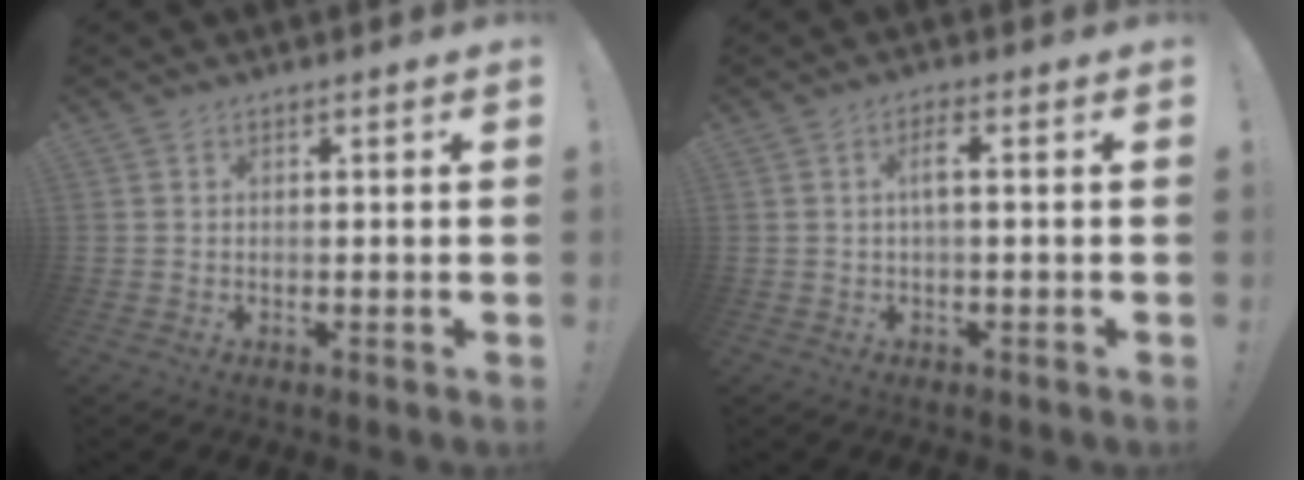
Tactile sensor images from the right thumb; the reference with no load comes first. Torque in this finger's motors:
{"motor_torque": [-0.13, -0.03, 0.06, 0.15, 0.01]}